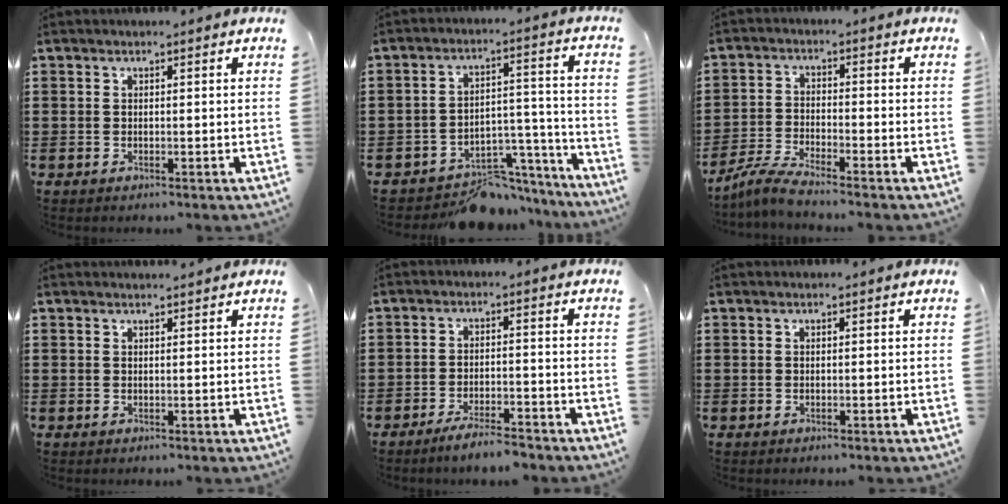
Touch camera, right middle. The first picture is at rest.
{"total": 7.5, "force": [-6.9, 2.5, 1.6], "torque": [-0.017, 0.032, -0.128]}
{"total": 4.5, "force": [-4.1, -0.1, 1.8], "torque": [-0.053, -0.012, -0.084]}
{"total": 0.7, "force": [0.7, 0.1, 0.0], "torque": [-0.002, 0.001, 0.014]}
{"total": 4.2, "force": [-3.9, 0.0, 1.7], "torque": [-0.035, -0.004, -0.075]}
{"total": 0.0}